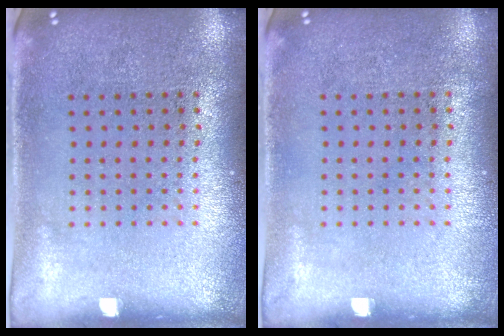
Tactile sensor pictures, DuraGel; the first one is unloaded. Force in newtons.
{"total": 0.0}